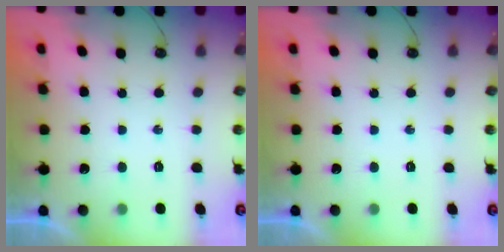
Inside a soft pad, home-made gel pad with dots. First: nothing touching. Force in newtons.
{"total": 0.0}